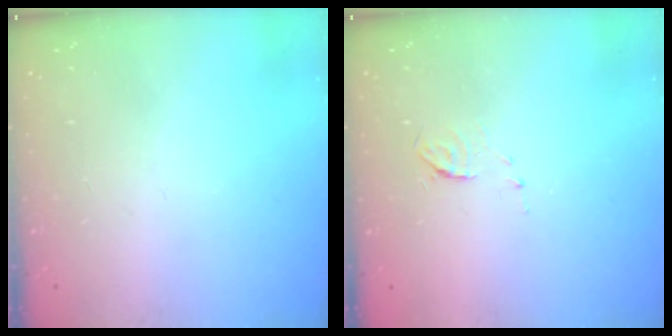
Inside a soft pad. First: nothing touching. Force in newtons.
{"total": 4.1, "press": 4.1, "slide": 0.2}